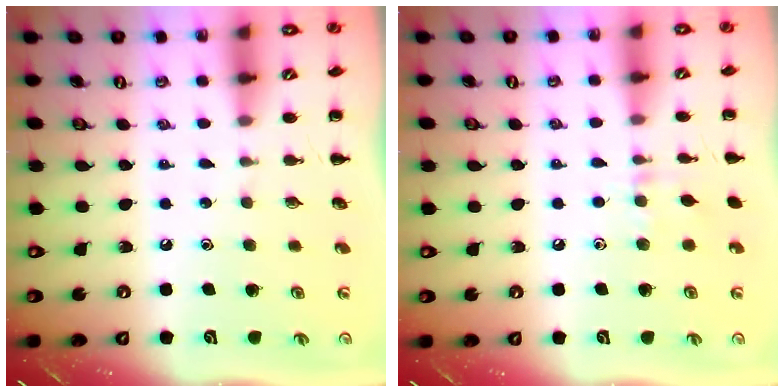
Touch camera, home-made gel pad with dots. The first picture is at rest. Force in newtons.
{"total": 5.6, "press": 5.2, "slide": 1.9}